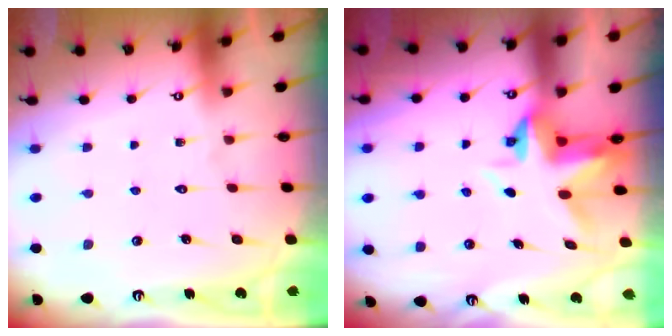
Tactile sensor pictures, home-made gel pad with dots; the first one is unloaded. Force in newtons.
{"total": 4.5, "press": 4.5, "slide": 0.4}